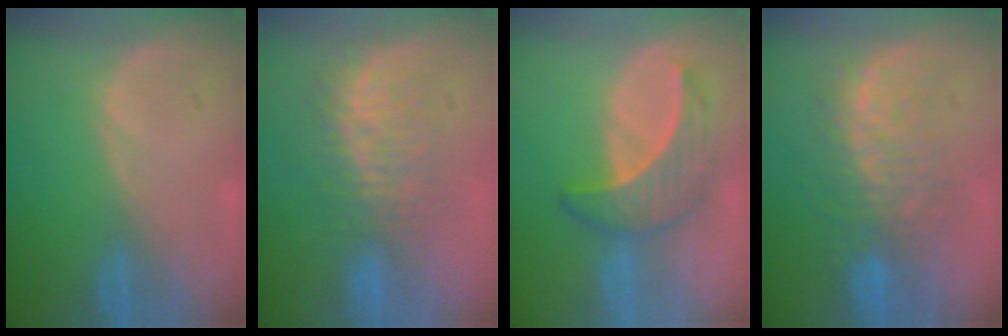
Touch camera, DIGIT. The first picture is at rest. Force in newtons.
{"total": 7.7, "press": 7.4, "slide": 1.9}
{"total": 6.6, "press": 6.3, "slide": 2.1}
{"total": 9.5, "press": 8.5, "slide": 4.2}